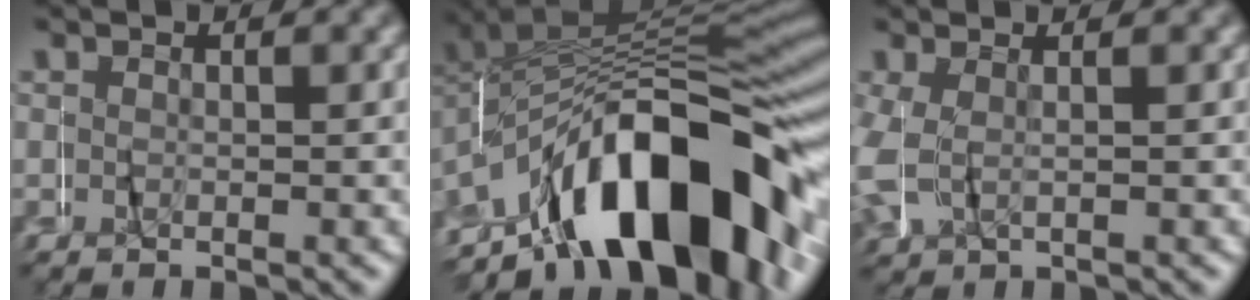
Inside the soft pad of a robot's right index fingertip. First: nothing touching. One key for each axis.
{"total": 17.5, "fx": -6.3, "fy": 9.5, "fz": 13.3, "tx": -0.228, "ty": -0.011, "tz": -0.083}
{"total": 3.6, "fx": 0.0, "fy": 3.0, "fz": 2.0, "tx": -0.072, "ty": -0.004, "tz": 0.006}